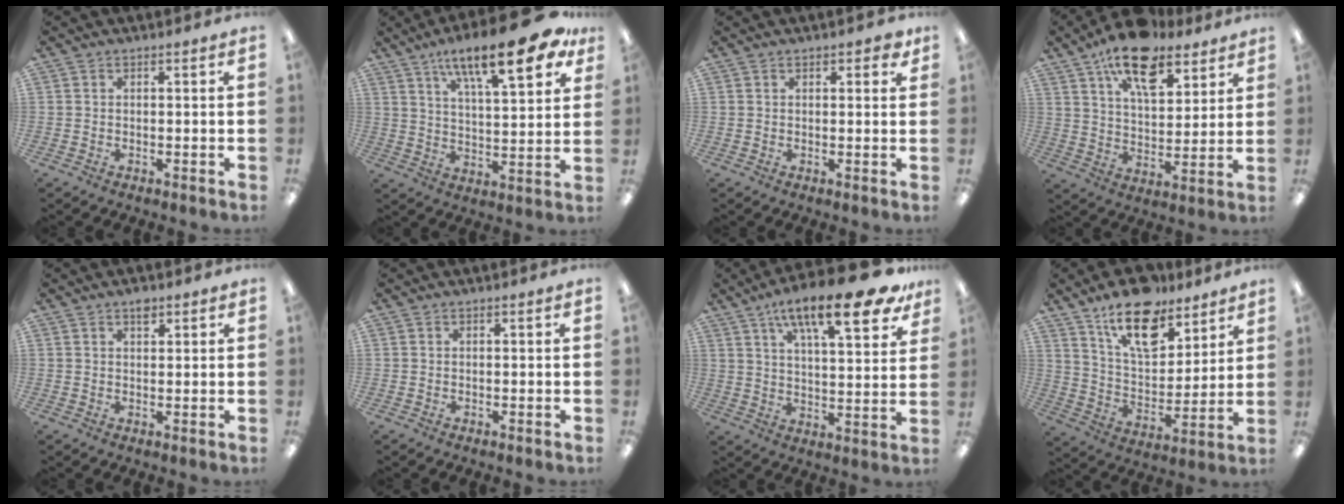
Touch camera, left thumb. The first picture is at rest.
{"total": 19.0, "force": [11.6, 5.4, 14.1], "torque": [-0.216, -0.054, 0.180]}
{"total": 2.2, "force": [1.4, 1.1, 1.2], "torque": [-0.010, -0.002, 0.022]}
{"total": 16.3, "force": [11.3, 7.4, 9.2], "torque": [-0.143, -0.054, 0.194]}
{"total": 2.4, "force": [1.6, 1.2, 1.2], "torque": [-0.009, -0.004, 0.025]}
{"total": 0.0}
{"total": 18.8, "force": [12.0, 5.4, 13.5], "torque": [-0.207, -0.060, 0.188]}
{"total": 17.3, "force": [12.2, 8.4, 9.0], "torque": [-0.139, -0.071, 0.213]}